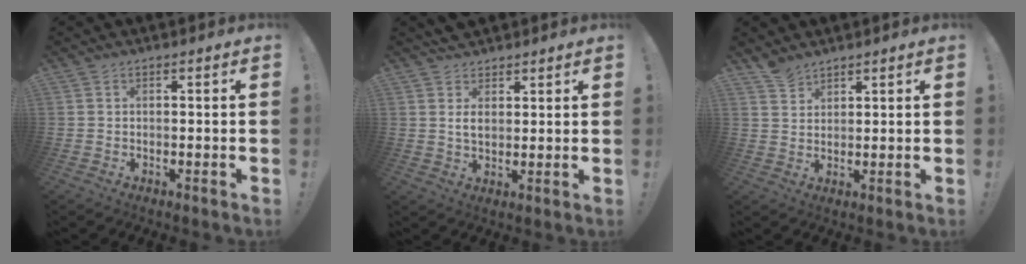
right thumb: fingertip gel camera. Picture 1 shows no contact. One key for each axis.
{"total": 5.0, "fx": 2.8, "fy": 3.5, "fz": 2.3, "tx": -0.028, "ty": -0.017, "tz": 0.051}
{"total": 3.8, "fx": 3.4, "fy": 1.7, "fz": 0.7, "tx": -0.012, "ty": -0.019, "tz": 0.065}